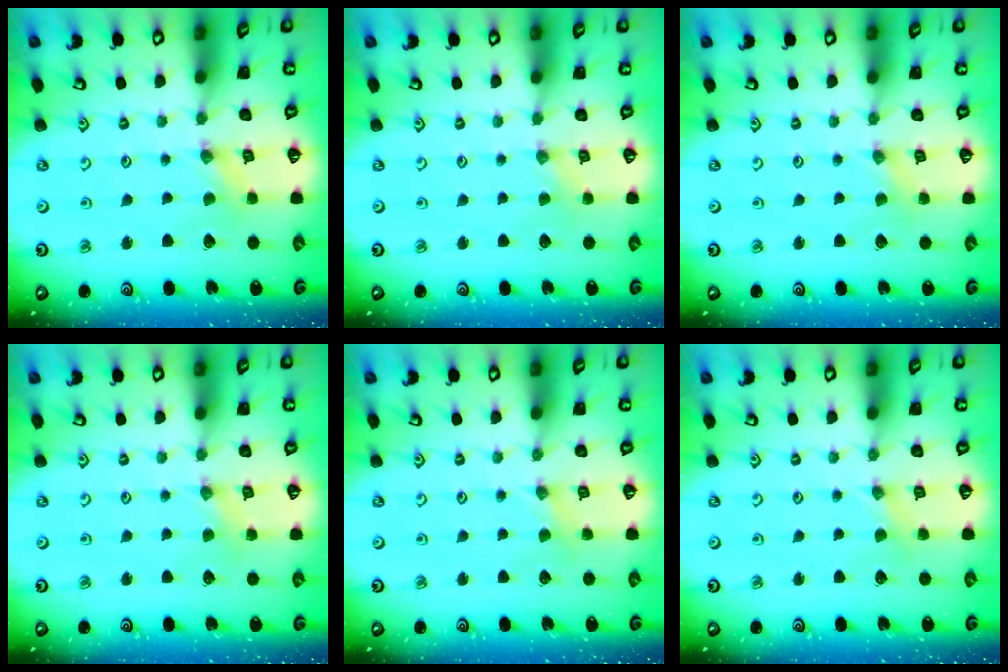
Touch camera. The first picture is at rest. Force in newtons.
{"total": 1.2, "press": 1.2, "slide": 0.1}
{"total": 1.4, "press": 1.4, "slide": 0.2}
{"total": 2.6, "press": 2.6, "slide": 0.3}
{"total": 2.1, "press": 2.0, "slide": 0.4}
{"total": 2.1, "press": 2.0, "slide": 0.4}